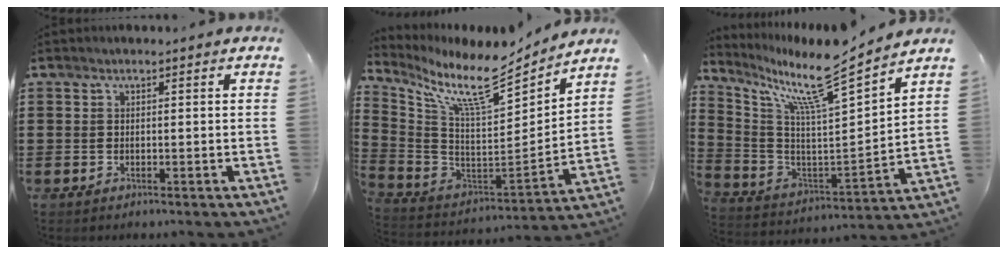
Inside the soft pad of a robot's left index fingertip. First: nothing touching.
{"total": 11.6, "force": [9.0, 1.6, 7.1], "torque": [-0.173, -0.064, 0.151]}
{"total": 11.1, "force": [9.0, 0.3, 6.5], "torque": [-0.162, -0.065, 0.141]}